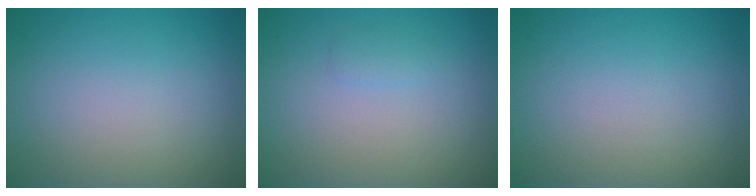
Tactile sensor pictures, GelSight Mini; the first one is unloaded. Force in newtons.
{"total": 0.7, "press": 0.7, "slide": 0.0}
{"total": 0.0}